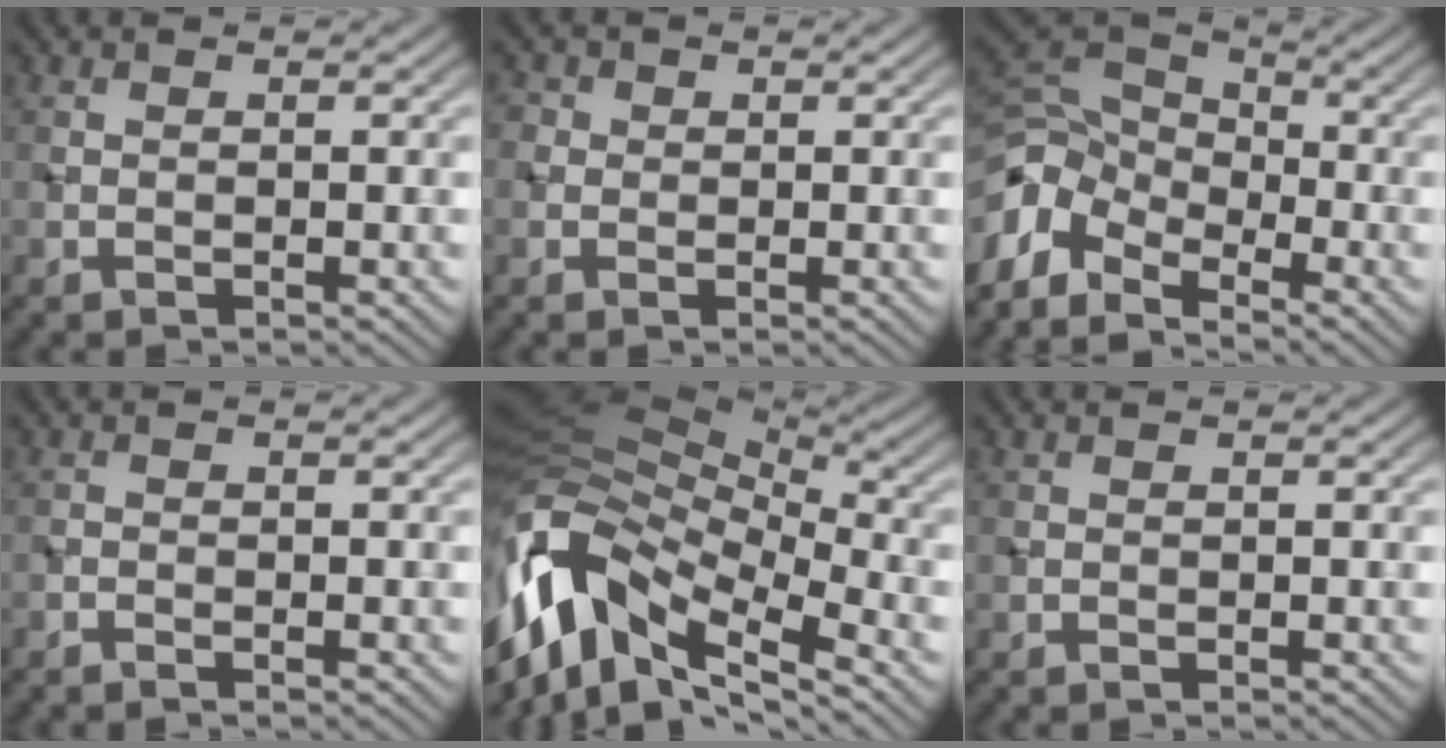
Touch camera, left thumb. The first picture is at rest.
{"total": 1.7, "force": [0.3, 1.6, 0.5], "torque": [-0.013, 0.003, -0.004]}
{"total": 9.5, "force": [-5.3, 5.1, 6.0], "torque": [-0.149, -0.015, -0.124]}
{"total": 0.8, "force": [-0.7, 0.1, 0.2], "torque": [-0.002, -0.001, -0.016]}
{"total": 15.3, "force": [-6.4, 7.4, 11.7], "torque": [-0.268, 0.000, -0.127]}
{"total": 0.0}